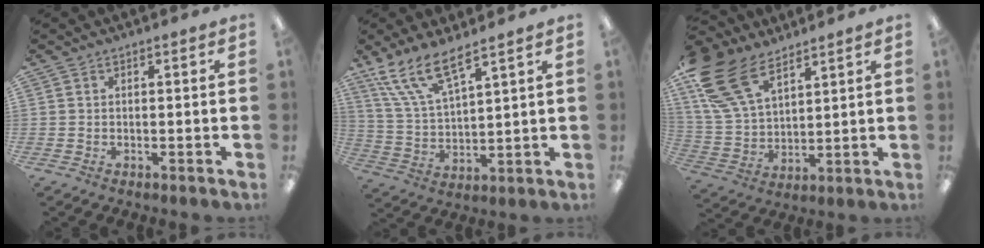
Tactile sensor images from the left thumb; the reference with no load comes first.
{"total": 11.5, "force": [8.8, 3.1, 6.8], "torque": [-0.143, -0.039, 0.164]}
{"total": 18.9, "force": [11.1, 10.1, 11.4], "torque": [-0.267, -0.036, 0.208]}